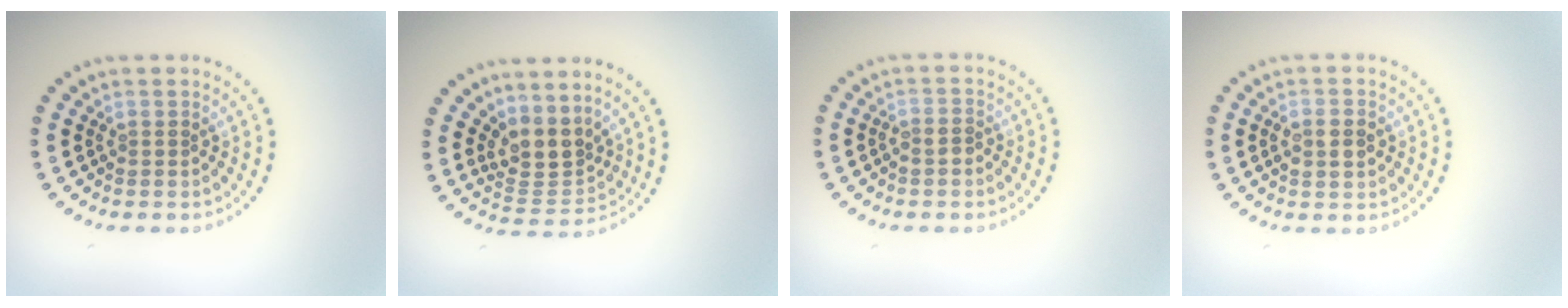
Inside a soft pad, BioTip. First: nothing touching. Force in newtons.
{"total": 3.6, "press": 2.6, "slide": 2.5}
{"total": 1.1, "press": 0.8, "slide": 0.8}
{"total": 2.1, "press": 2.1, "slide": 0.3}